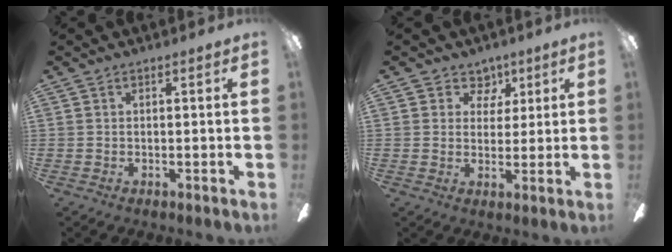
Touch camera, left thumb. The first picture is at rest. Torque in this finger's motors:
{"motor_torque": [-0.10, -0.33, -0.24, 0.07, -0.05]}